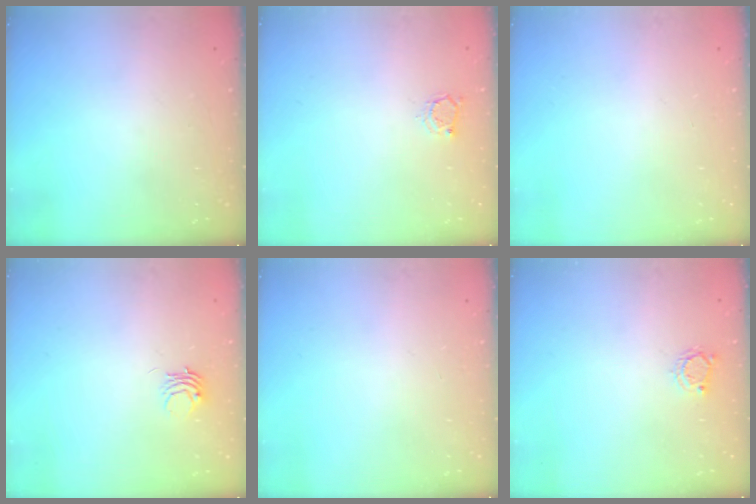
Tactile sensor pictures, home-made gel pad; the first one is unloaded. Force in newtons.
{"total": 3.3, "press": 3.2, "slide": 0.5}
{"total": 0.0}
{"total": 3.4, "press": 3.4, "slide": 0.1}
{"total": 0.0}
{"total": 3.6, "press": 3.6, "slide": 0.5}